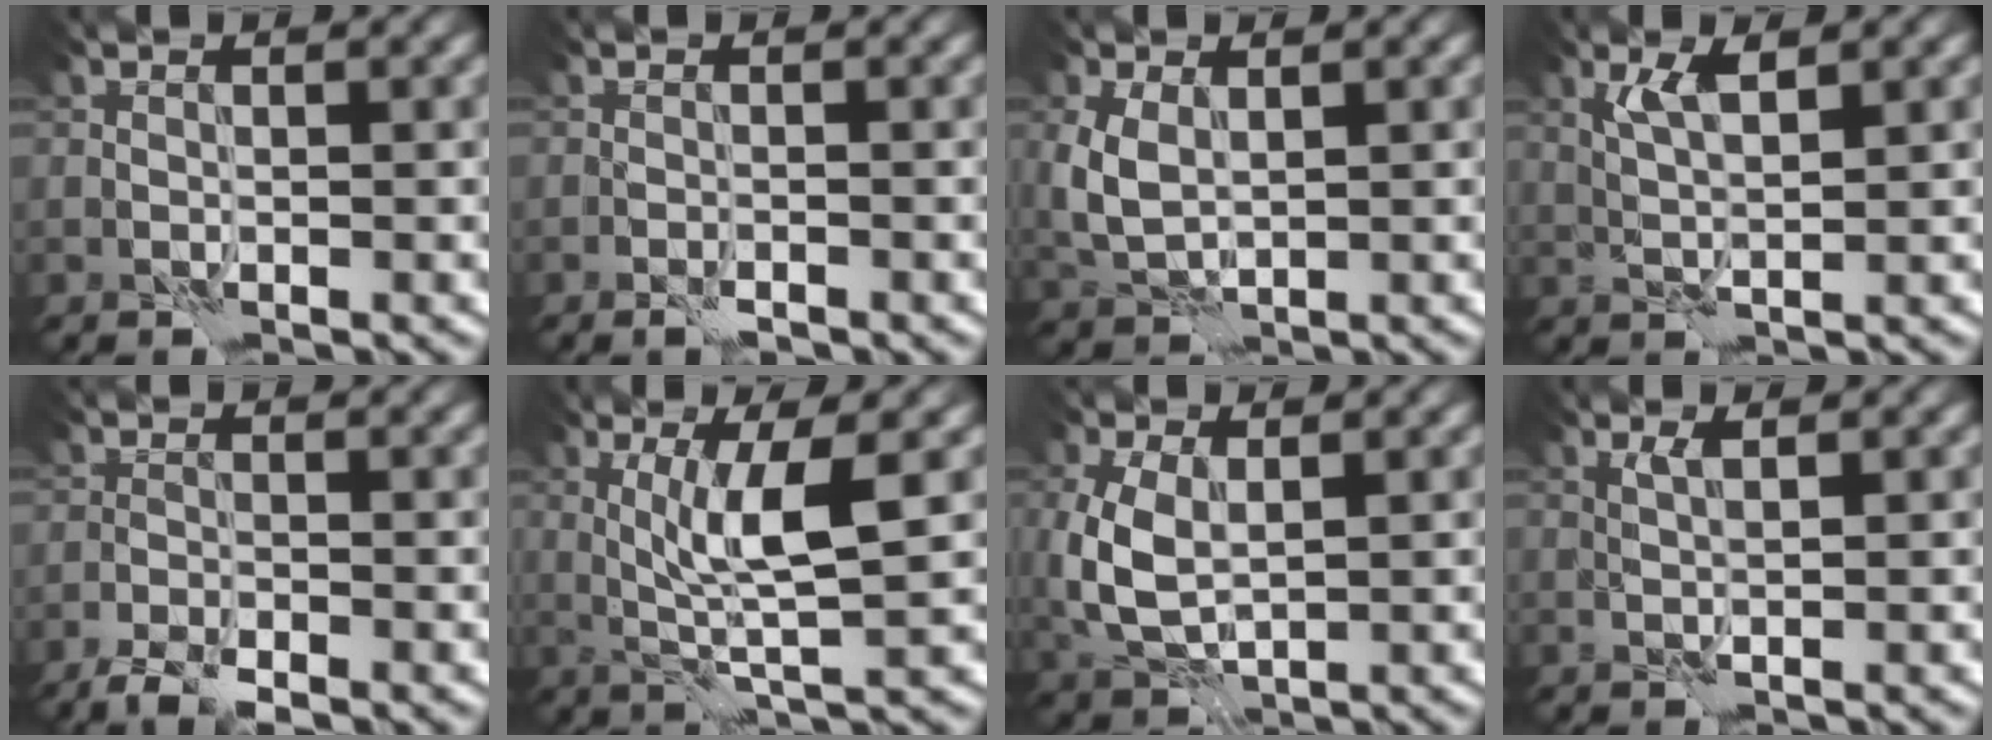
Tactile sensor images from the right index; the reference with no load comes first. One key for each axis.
{"total": 1.1, "fx": -0.8, "fy": 0.3, "fz": 0.7, "tx": -0.015, "ty": -0.002, "tz": -0.016}
{"total": 3.4, "fx": 0.9, "fy": 2.2, "fz": 2.5, "tx": -0.068, "ty": 0.000, "tz": 0.022}
{"total": 2.5, "fx": 1.5, "fy": 0.4, "fz": 1.9, "tx": -0.042, "ty": 0.000, "tz": 0.028}
{"total": 2.9, "fx": -2.4, "fy": 0.7, "fz": 1.5, "tx": -0.035, "ty": -0.006, "tz": -0.051}
{"total": 4.7, "fx": 1.1, "fy": 0.4, "fz": 4.6, "tx": -0.096, "ty": -0.002, "tz": 0.025}
{"total": 5.1, "fx": 0.7, "fy": 3.2, "fz": 3.9, "tx": -0.105, "ty": -0.002, "tz": 0.018}
{"total": 1.2, "fx": 0.8, "fy": 0.1, "fz": 0.9, "tx": -0.019, "ty": -0.001, "tz": 0.013}